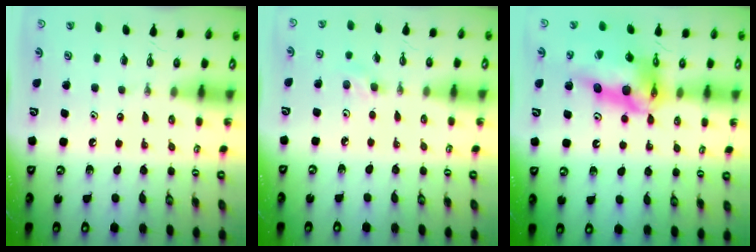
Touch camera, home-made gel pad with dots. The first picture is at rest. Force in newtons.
{"total": 2.6, "press": 2.5, "slide": 0.8}
{"total": 19.4, "press": 19.3, "slide": 1.8}